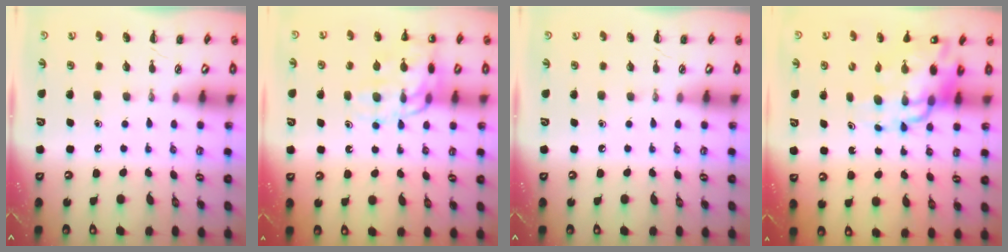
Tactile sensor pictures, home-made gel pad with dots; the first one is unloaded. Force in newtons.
{"total": 14.1, "press": 14.0, "slide": 2.2}
{"total": 0.0}
{"total": 14.2, "press": 13.6, "slide": 4.1}